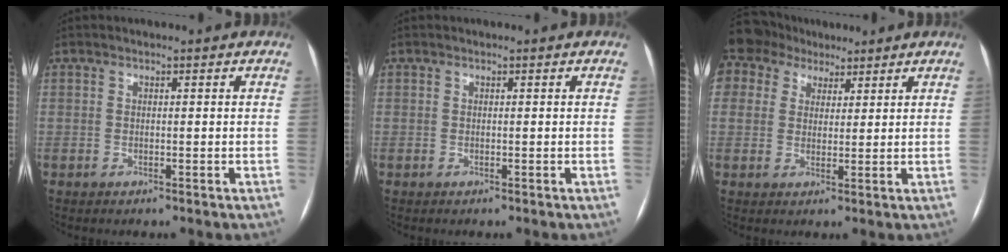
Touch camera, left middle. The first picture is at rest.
{"total": 0.0}
{"total": 9.2, "force": [6.3, 6.5, 1.8], "torque": [-0.046, 0.042, 0.119]}